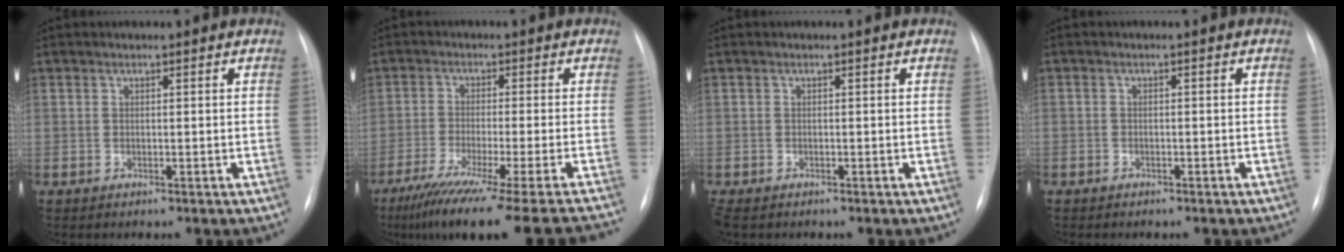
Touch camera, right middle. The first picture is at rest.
{"total": 22.2, "force": [-18.8, -2.0, 11.7], "torque": [-0.127, -0.073, -0.276]}
{"total": 2.2, "force": [-1.6, 1.1, 1.0], "torque": [-0.020, -0.004, -0.021]}
{"total": 1.3, "force": [-0.9, 0.8, 0.3], "torque": [-0.005, 0.003, -0.011]}